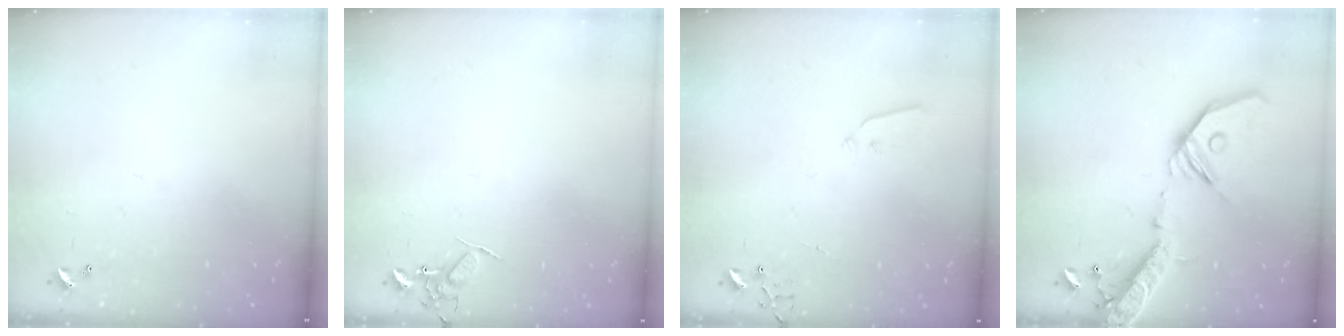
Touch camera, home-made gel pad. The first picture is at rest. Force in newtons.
{"total": 7.2, "press": 7.2, "slide": 0.9}
{"total": 3.6, "press": 3.6, "slide": 0.6}
{"total": 21.3, "press": 20.9, "slide": 4.1}